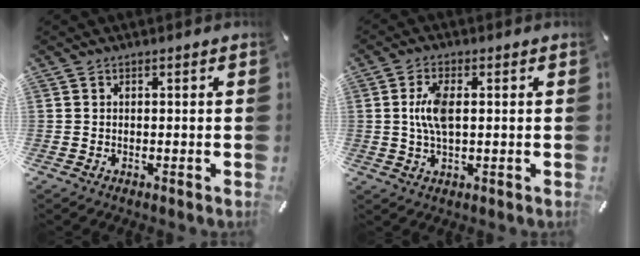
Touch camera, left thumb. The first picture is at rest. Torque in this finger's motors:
{"motor_torque": [0.49, 0.49, 0.36, -0.34, 0.08]}